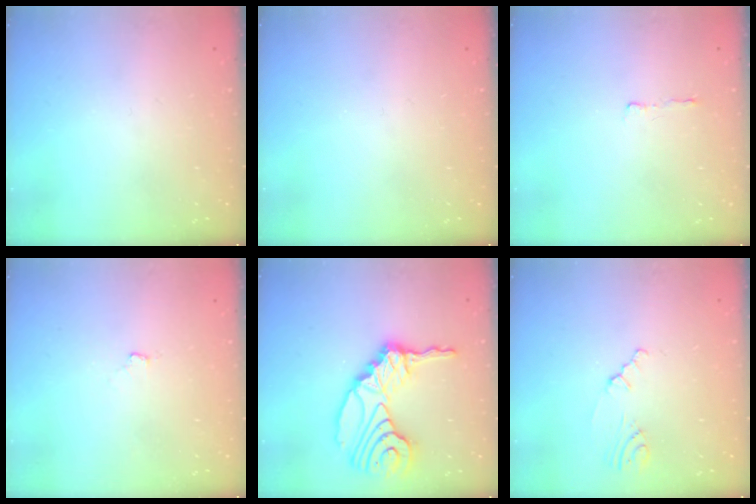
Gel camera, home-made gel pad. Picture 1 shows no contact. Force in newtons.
{"total": 0.0}
{"total": 2.9, "press": 2.8, "slide": 0.5}
{"total": 4.3, "press": 2.8, "slide": 3.2}
{"total": 18.1, "press": 17.3, "slide": 5.3}
{"total": 1.1, "press": 1.1, "slide": 0.4}